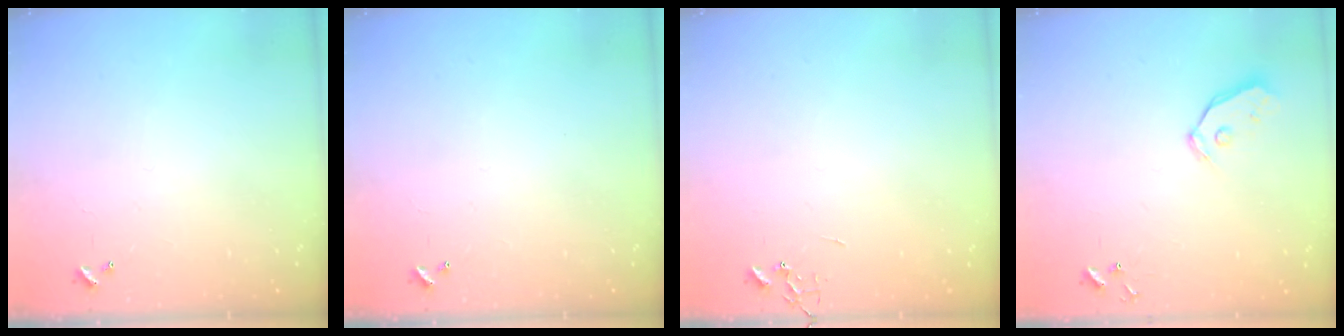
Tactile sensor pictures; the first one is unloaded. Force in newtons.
{"total": 0.0}
{"total": 0.0}
{"total": 4.8, "press": 4.8, "slide": 0.5}